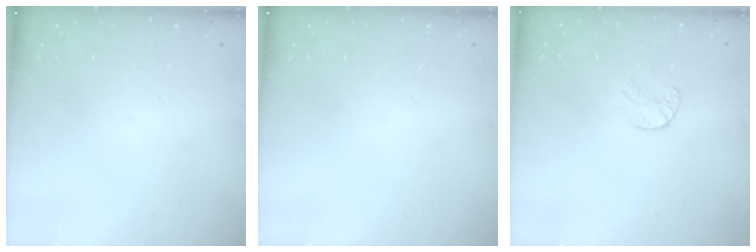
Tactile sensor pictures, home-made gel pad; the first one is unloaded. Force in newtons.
{"total": 0.0}
{"total": 5.4, "press": 5.4, "slide": 0.5}